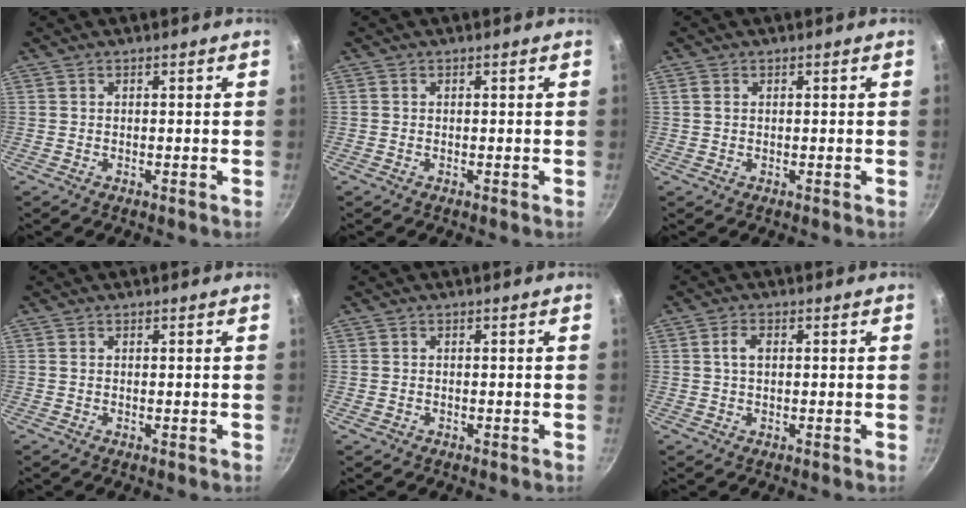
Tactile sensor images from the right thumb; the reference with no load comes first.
{"total": 0.0}
{"total": 1.4, "force": [0.5, 1.1, 0.8], "torque": [-0.015, 0.001, 0.007]}
{"total": 0.0}
{"total": 0.5, "force": [-0.2, 0.5, 0.0], "torque": [0.000, 0.001, -0.001]}
{"total": 2.8, "force": [0.5, 1.6, 2.2], "torque": [-0.038, 0.005, 0.008]}